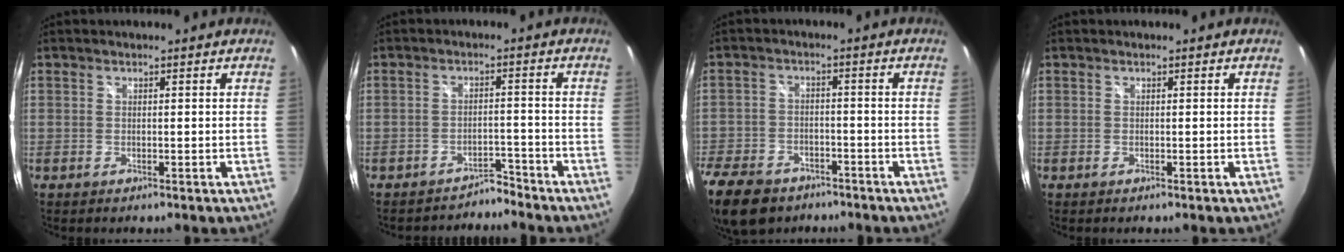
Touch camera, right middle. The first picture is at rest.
{"total": 3.7, "force": [-3.6, 0.9, -0.1], "torque": [0.002, 0.008, -0.056]}
{"total": 16.2, "force": [-10.8, 9.7, 7.2], "torque": [-0.211, -0.017, -0.183]}
{"total": 0.0}